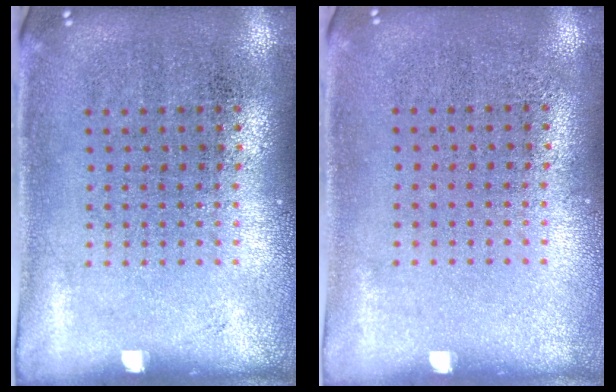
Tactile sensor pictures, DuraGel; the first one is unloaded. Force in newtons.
{"total": 0.0}